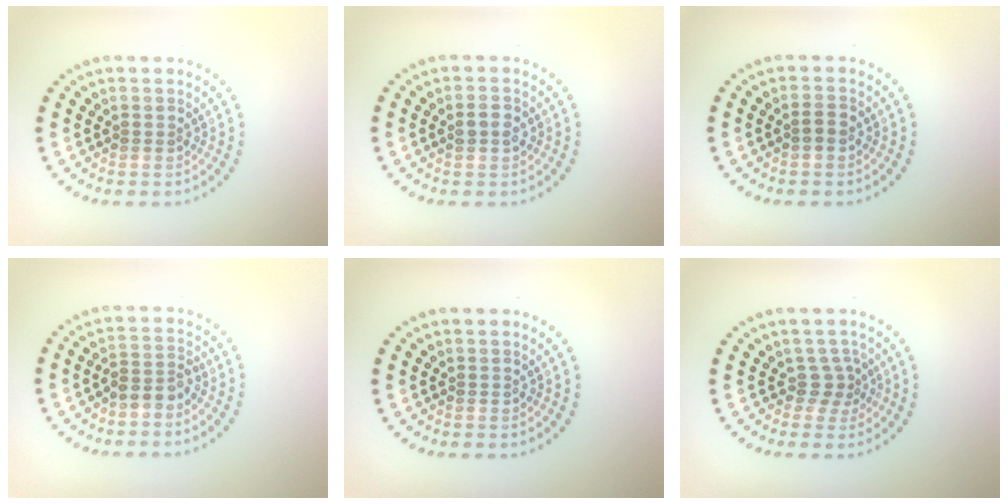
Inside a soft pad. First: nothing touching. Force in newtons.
{"total": 1.5, "press": 1.5, "slide": 0.4}
{"total": 1.3, "press": 1.3, "slide": 0.2}
{"total": 2.2, "press": 1.8, "slide": 1.3}
{"total": 0.0}
{"total": 1.9, "press": 1.2, "slide": 1.5}